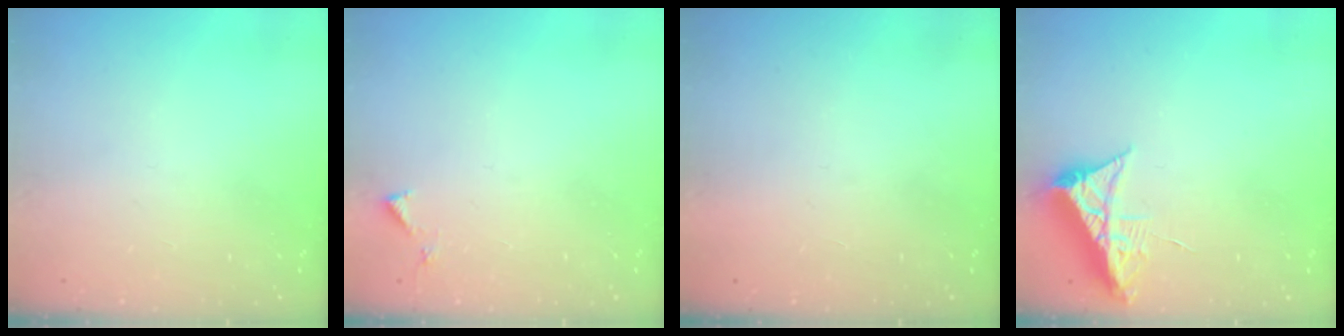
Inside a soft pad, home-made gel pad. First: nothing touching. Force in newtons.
{"total": 3.2, "press": 3.2, "slide": 0.2}
{"total": 1.6, "press": 1.6, "slide": 0.1}
{"total": 7.1, "press": 7.1, "slide": 0.8}